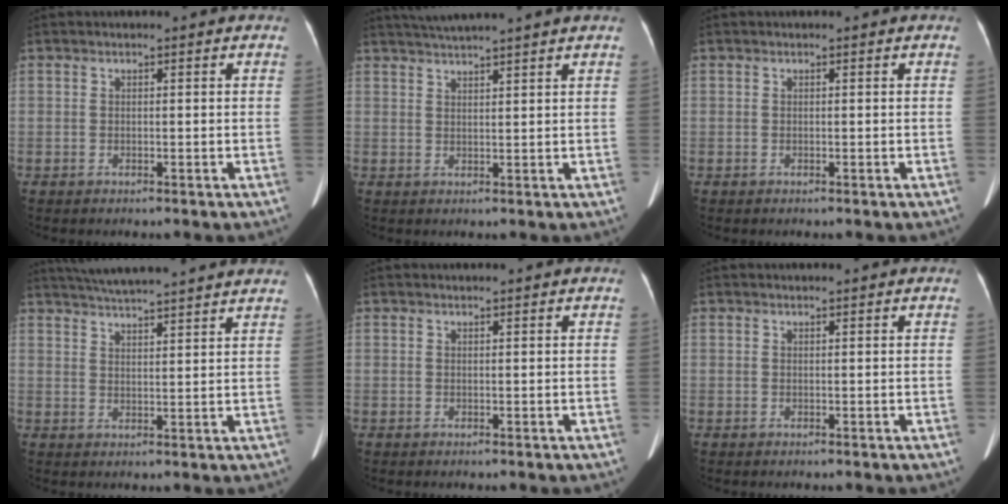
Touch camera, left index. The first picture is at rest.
{"total": 6.2, "force": [5.5, -1.4, 2.5], "torque": [-0.043, 0.023, 0.086]}
{"total": 0.0}
{"total": 16.8, "force": [15.3, 0.4, 6.8], "torque": [-0.117, 0.025, 0.209]}
{"total": 1.4, "force": [1.3, -0.1, 0.4], "torque": [-0.007, 0.013, 0.022]}
{"total": 1.1, "force": [1.1, -0.1, 0.4], "torque": [-0.007, 0.012, 0.020]}